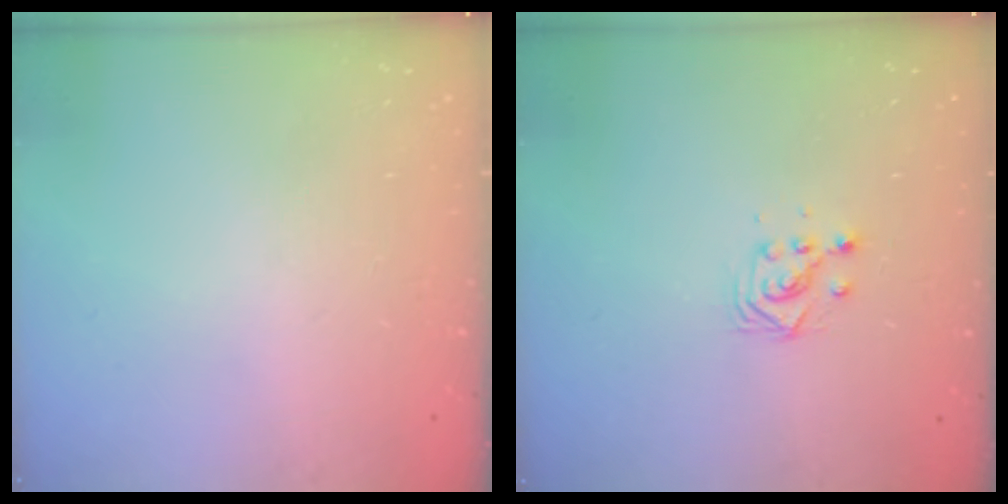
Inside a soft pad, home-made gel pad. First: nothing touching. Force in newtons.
{"total": 3.2, "press": 3.2, "slide": 0.2}